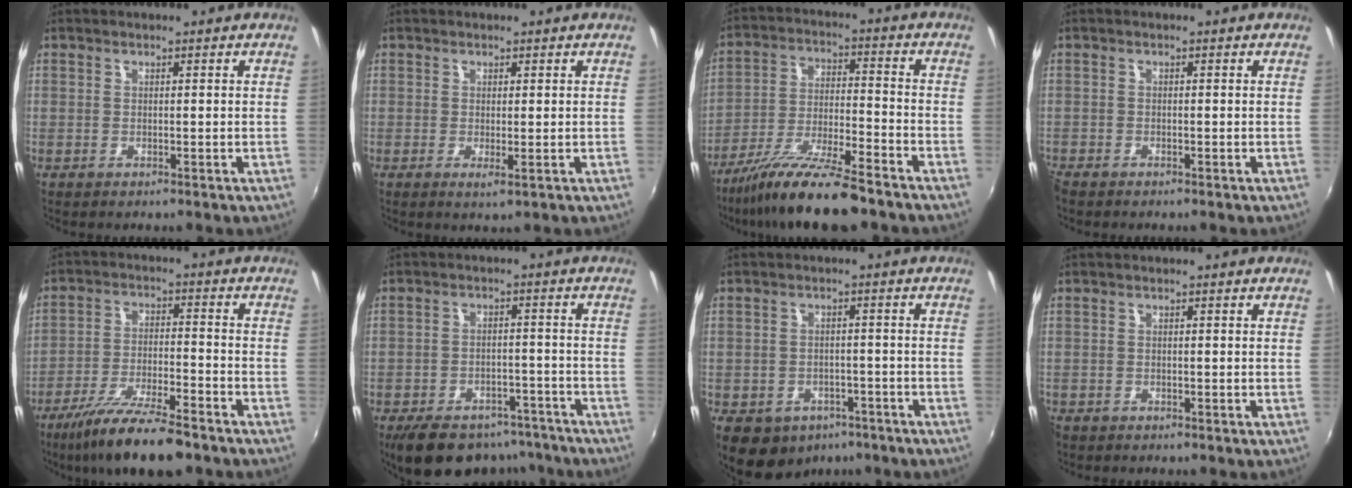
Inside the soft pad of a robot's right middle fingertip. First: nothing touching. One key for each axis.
{"total": 1.4, "fx": 0.0, "fy": 0.1, "fz": 1.4, "tx": -0.025, "ty": -0.005, "tz": -0.002}
{"total": 14.5, "fx": -11.7, "fy": 1.6, "fz": 8.4, "tx": -0.169, "ty": -0.022, "tz": -0.208}
{"total": 1.5, "fx": -1.4, "fy": 0.4, "fz": 0.3, "tx": -0.011, "ty": -0.008, "tz": -0.030}
{"total": 14.1, "fx": -11.0, "fy": 2.5, "fz": 8.4, "tx": -0.172, "ty": -0.026, "tz": -0.191}
{"total": 15.9, "fx": -12.4, "fy": 7.5, "fz": 6.6, "tx": -0.141, "ty": 0.009, "tz": -0.160}
{"total": 14.5, "fx": -9.0, "fy": 9.5, "fz": 6.2, "tx": -0.150, "ty": -0.005, "tz": -0.114}
{"total": 1.4, "fx": -1.2, "fy": 0.7, "fz": 0.3, "tx": -0.013, "ty": -0.004, "tz": -0.021}